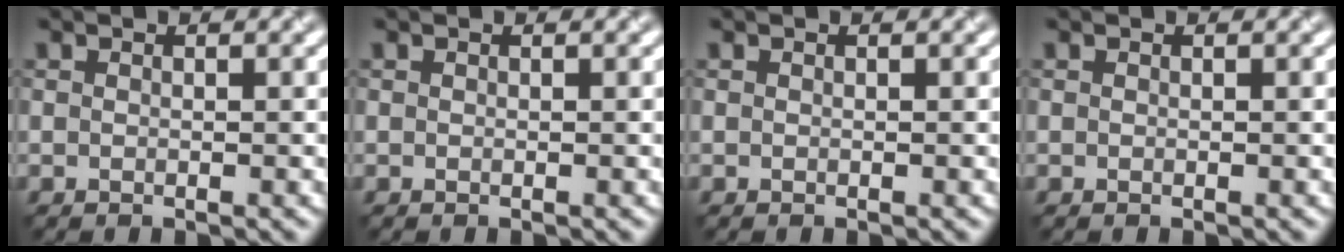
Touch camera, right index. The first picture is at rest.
{"total": 0.0}
{"total": 0.0}
{"total": 0.0}